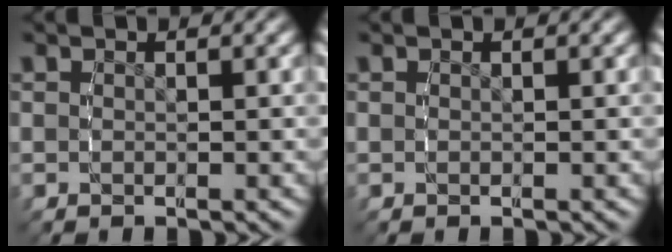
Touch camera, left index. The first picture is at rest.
{"total": 0.0}